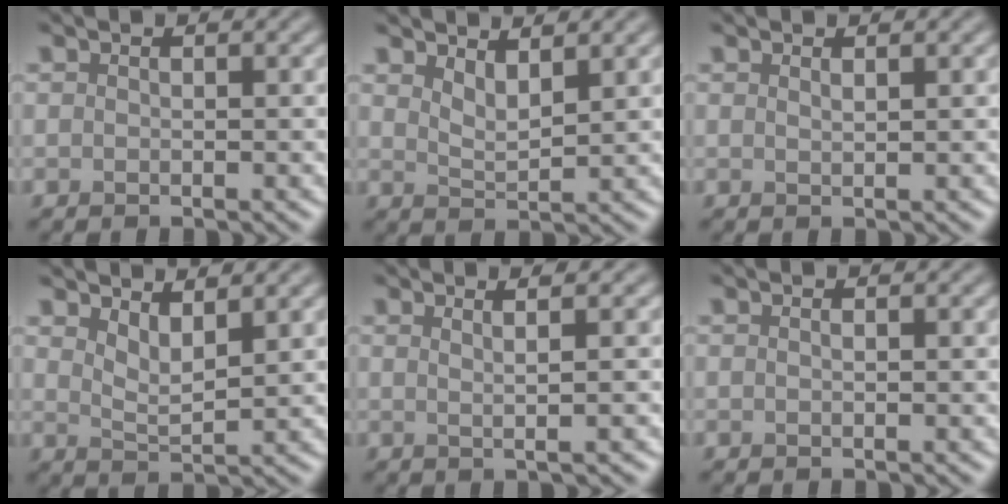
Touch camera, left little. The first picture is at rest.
{"total": 2.4, "force": [1.9, 0.6, 1.4], "torque": [-0.024, -0.007, 0.037]}
{"total": 0.6, "force": [0.5, 0.1, 0.3], "torque": [-0.003, -0.002, 0.009]}
{"total": 2.7, "force": [1.9, 0.7, 1.7], "torque": [-0.031, -0.011, 0.037]}
{"total": 3.5, "force": [1.4, 1.2, 2.9], "torque": [-0.030, 0.010, -0.012]}
{"total": 0.0}